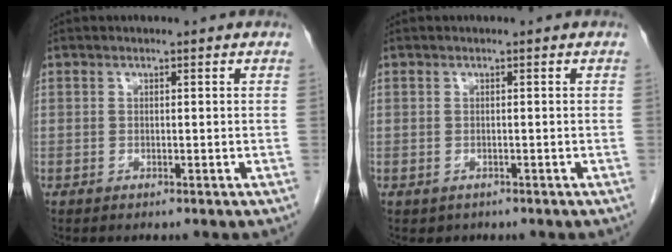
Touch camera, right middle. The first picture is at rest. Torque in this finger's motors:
{"motor_torque": [0.23, 0.05, -0.05, -0.01]}